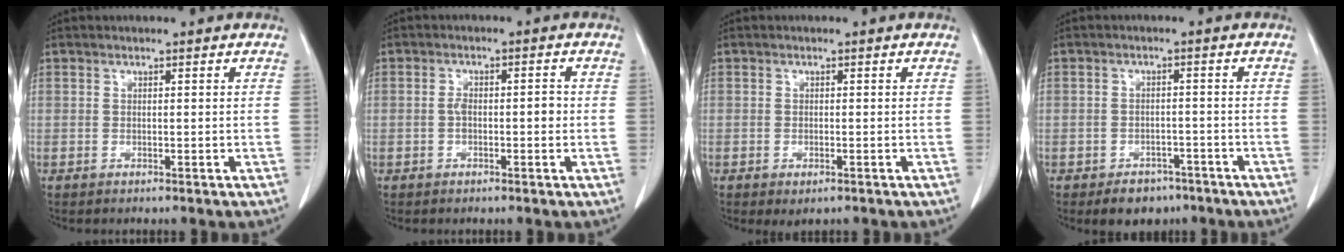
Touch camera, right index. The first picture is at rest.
{"total": 2.9, "force": [-0.4, 1.2, 2.6], "torque": [-0.040, 0.011, -0.004]}
{"total": 1.7, "force": [-0.8, 0.8, 1.3], "torque": [-0.017, -0.003, -0.002]}
{"total": 5.0, "force": [-3.4, 3.3, 1.5], "torque": [-0.018, 0.006, -0.044]}